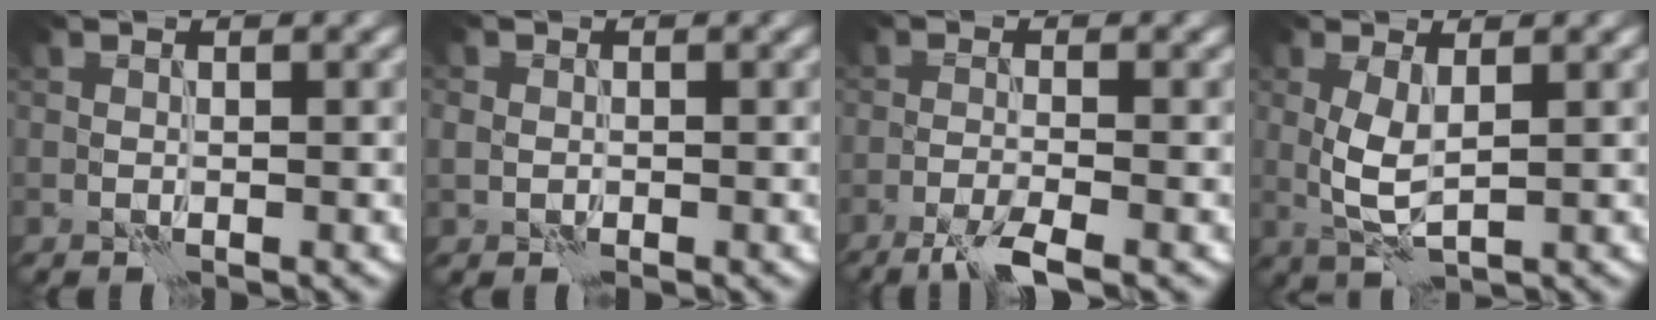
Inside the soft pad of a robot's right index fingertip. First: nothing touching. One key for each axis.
{"total": 1.3, "fx": 0.0, "fy": 1.3, "fz": 0.4, "tx": -0.008, "ty": -0.003, "tz": -0.004}
{"total": 3.4, "fx": -2.3, "fy": 0.4, "fz": 2.5, "tx": -0.046, "ty": 0.000, "tz": -0.053}
{"total": 3.2, "fx": 0.7, "fy": 1.1, "fz": 2.9, "tx": -0.068, "ty": -0.003, "tz": 0.017}